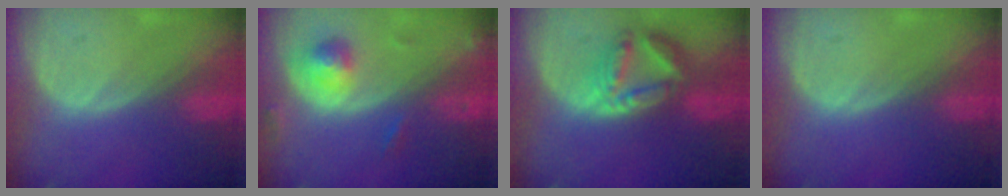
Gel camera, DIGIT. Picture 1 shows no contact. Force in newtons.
{"total": 4.6, "press": 4.6, "slide": 0.3}
{"total": 8.0, "press": 6.9, "slide": 4.0}
{"total": 0.0}